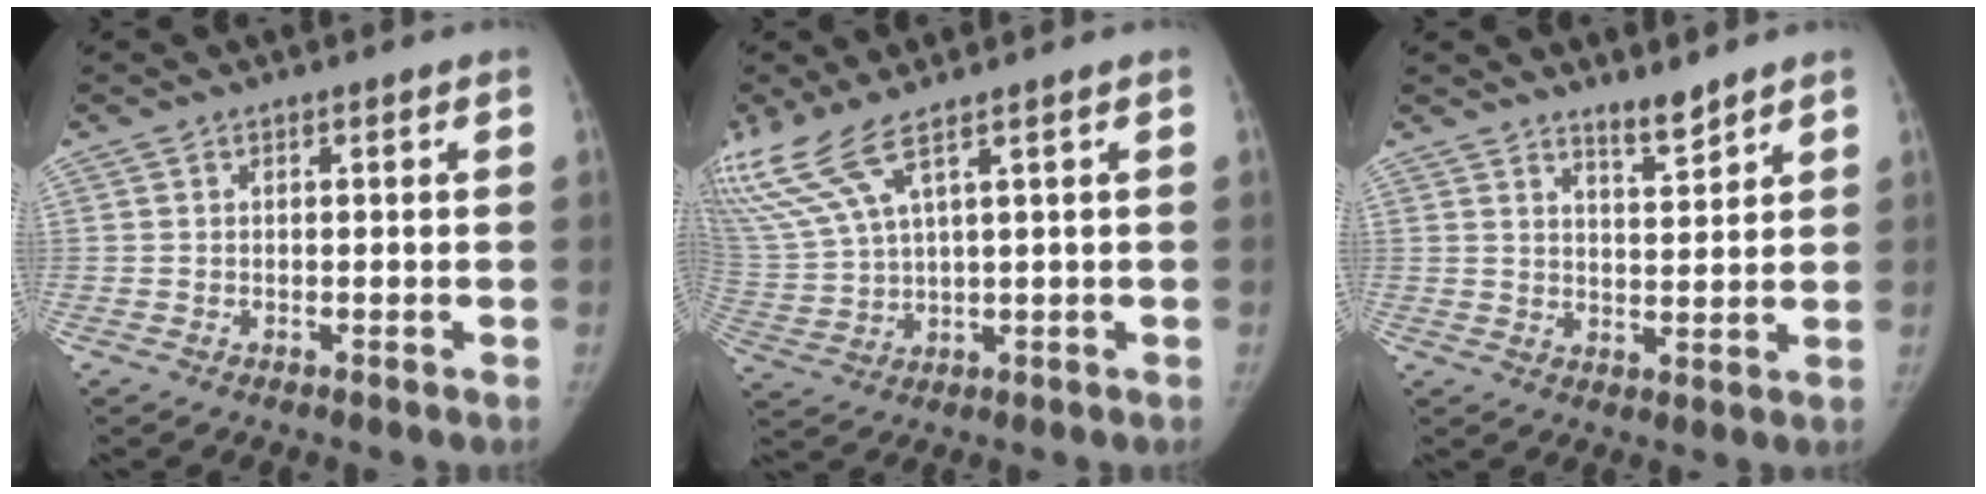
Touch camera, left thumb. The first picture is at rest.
{"total": 10.1, "force": [6.8, 1.8, 7.2], "torque": [-0.185, -0.017, 0.155]}
{"total": 4.2, "force": [3.7, 0.7, 1.8], "torque": [-0.017, -0.037, 0.062]}